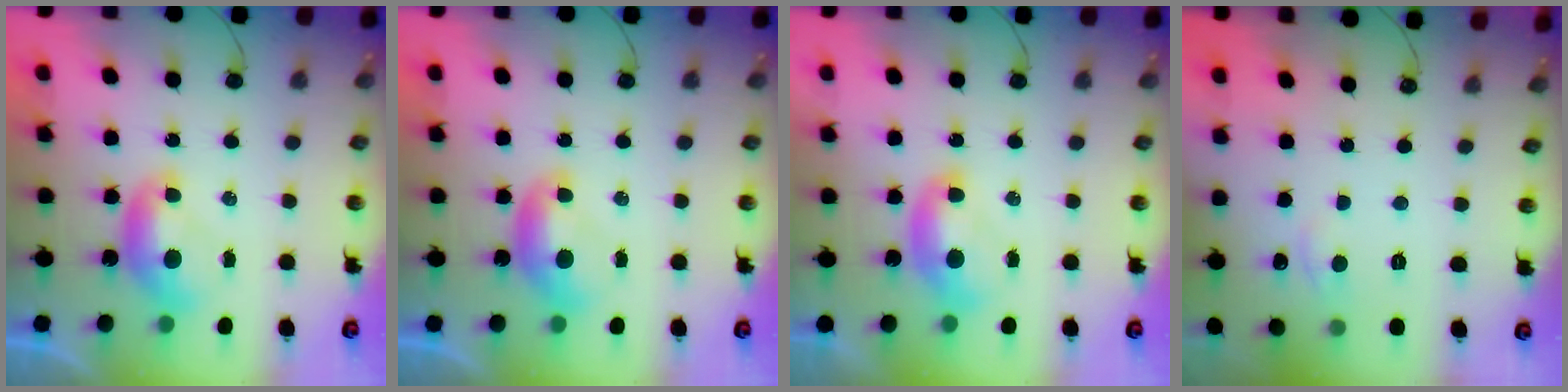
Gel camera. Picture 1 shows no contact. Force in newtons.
{"total": 0.0}
{"total": 1.5, "press": 1.5, "slide": 0.2}
{"total": 1.4, "press": 1.2, "slide": 0.6}